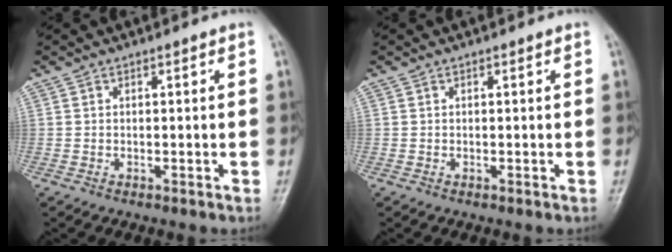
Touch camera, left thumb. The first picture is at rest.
{"total": 0.0}